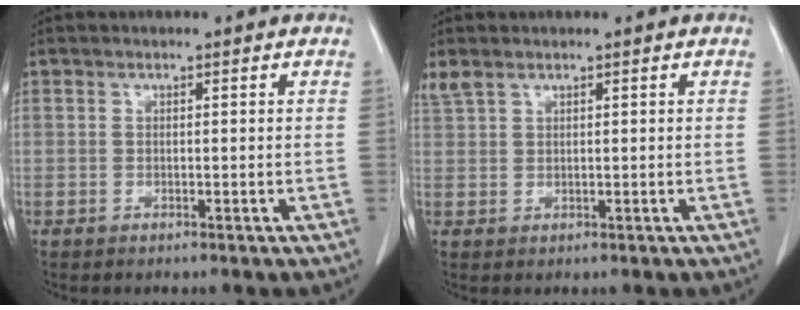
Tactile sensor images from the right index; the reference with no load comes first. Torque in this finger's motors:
{"motor_torque": [0.39, 0.31, 0.02, 0.05]}